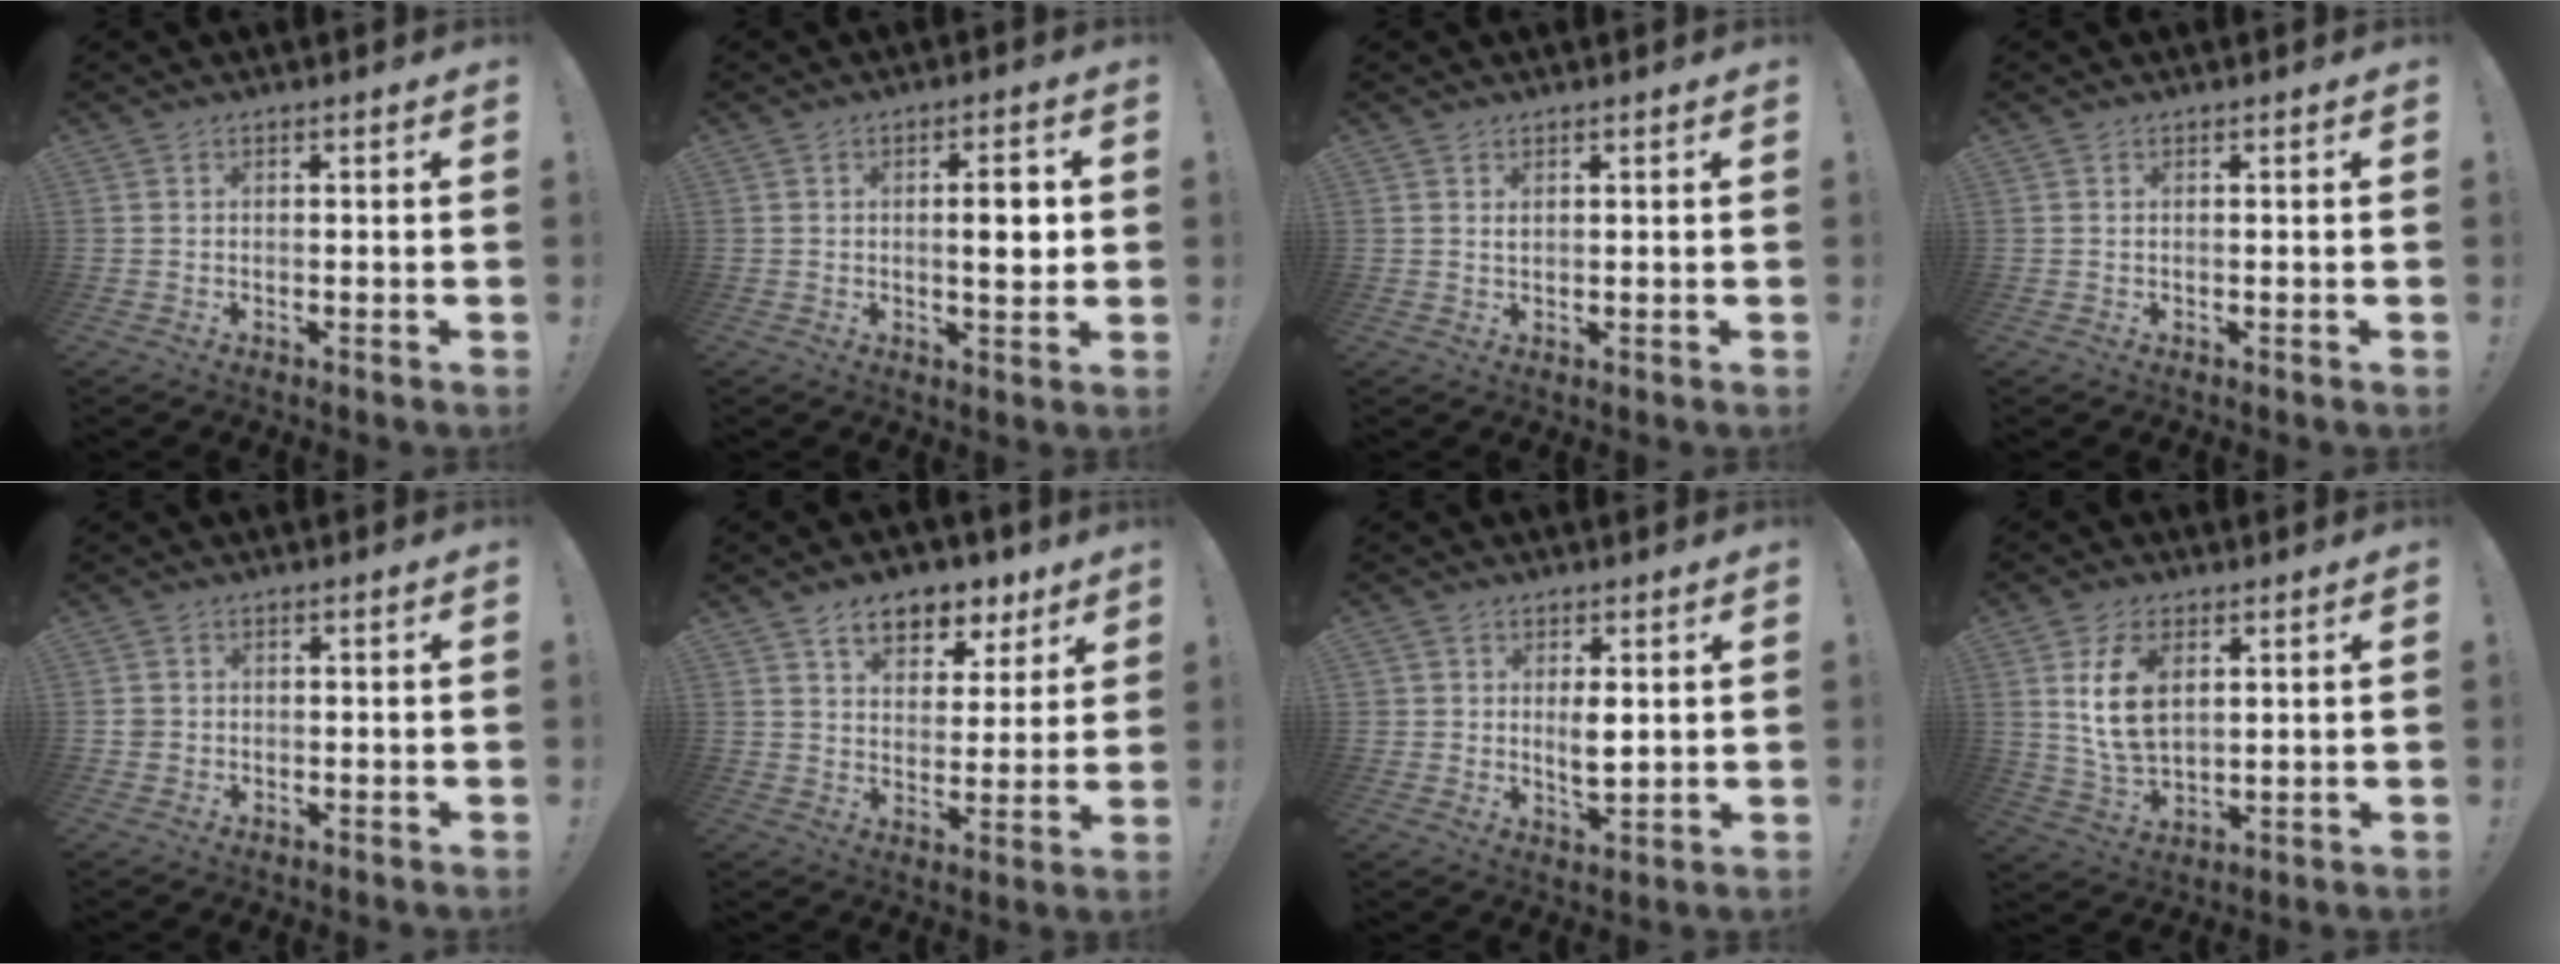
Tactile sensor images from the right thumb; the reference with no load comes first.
{"total": 6.1, "force": [0.2, 1.6, 5.9], "torque": [-0.085, -0.001, -0.004]}
{"total": 1.0, "force": [0.8, 0.4, 0.4], "torque": [-0.009, 0.000, 0.015]}
{"total": 0.0}
{"total": 1.8, "force": [-0.3, 1.6, 0.7], "torque": [-0.014, 0.006, -0.003]}
{"total": 10.0, "force": [6.7, 6.0, 4.5], "torque": [-0.057, -0.044, 0.121]}
{"total": 6.3, "force": [1.6, 5.2, 3.3], "torque": [-0.048, -0.008, 0.034]}
{"total": 11.8, "force": [3.6, 7.2, 8.6], "torque": [-0.152, -0.006, 0.064]}